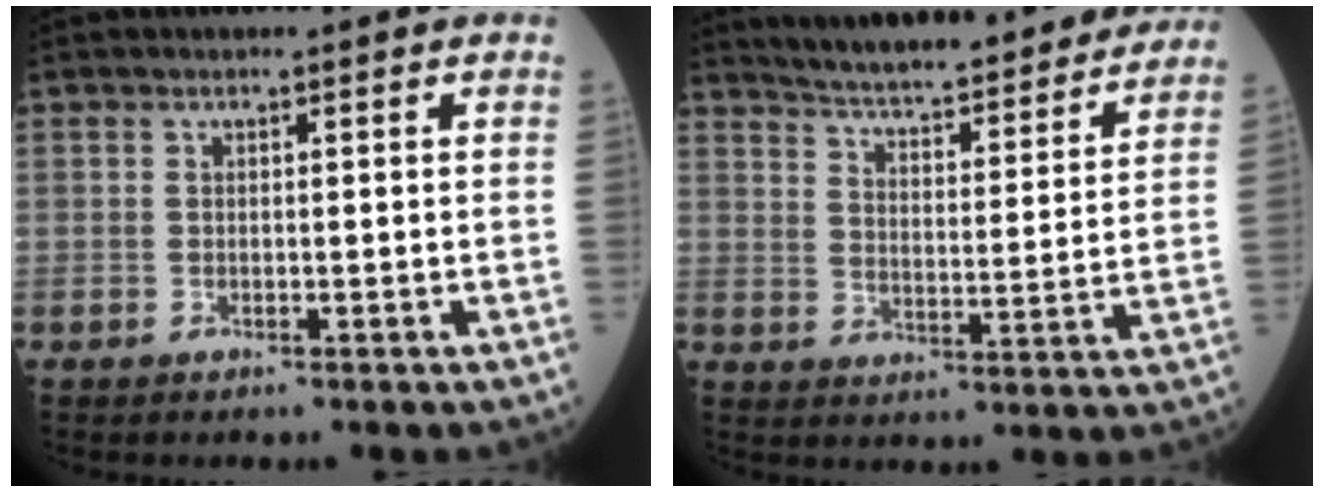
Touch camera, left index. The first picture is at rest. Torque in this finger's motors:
{"motor_torque": [0.28, -0.49, 0.35, 0.14]}